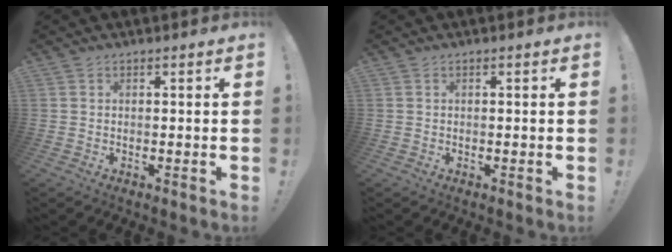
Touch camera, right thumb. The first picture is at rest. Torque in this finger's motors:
{"motor_torque": [-0.04, 0.11, 0.04, -0.12, 0.02]}